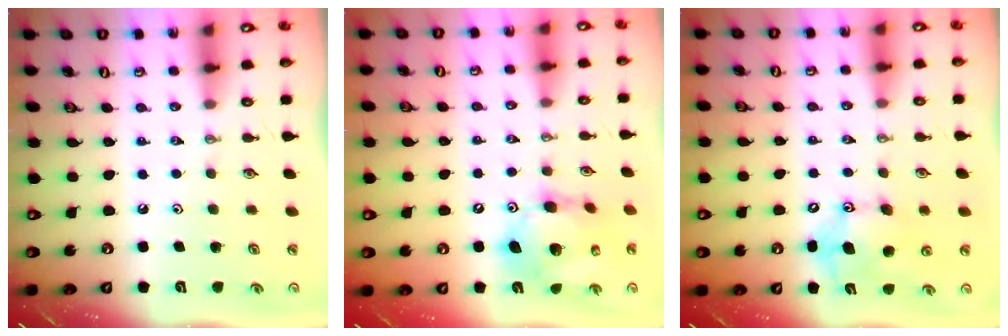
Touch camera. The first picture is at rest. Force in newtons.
{"total": 14.5, "press": 14.4, "slide": 2.0}
{"total": 11.8, "press": 11.8, "slide": 1.2}